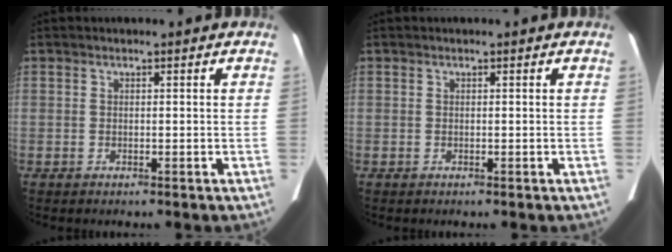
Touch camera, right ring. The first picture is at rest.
{"total": 0.0}